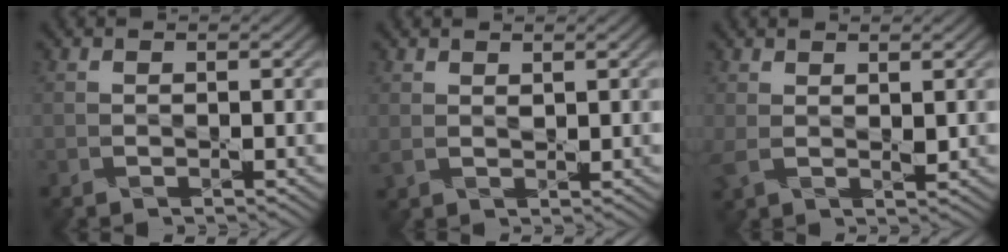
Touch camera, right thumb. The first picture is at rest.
{"total": 1.7, "force": [1.0, 0.9, 1.1], "torque": [-0.027, -0.004, 0.023]}
{"total": 3.3, "force": [1.0, 1.6, 2.7], "torque": [-0.072, -0.003, 0.020]}